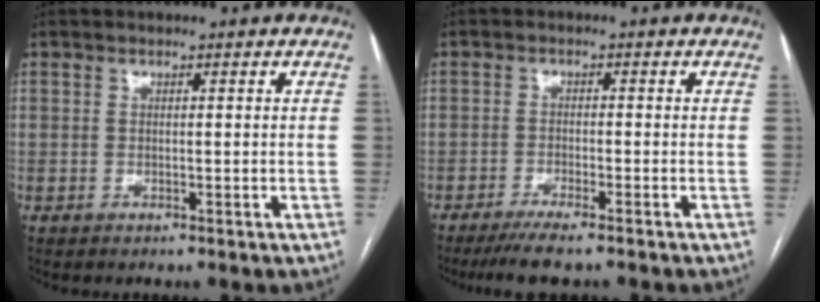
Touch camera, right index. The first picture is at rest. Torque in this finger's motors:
{"motor_torque": [0.63, -0.19, 0.04, 0.02]}